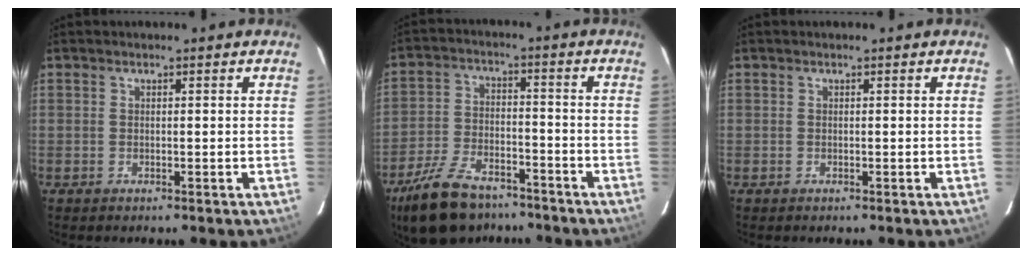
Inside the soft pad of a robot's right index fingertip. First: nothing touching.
{"total": 15.7, "force": [-11.9, 7.1, 7.5], "torque": [-0.170, -0.009, -0.200]}
{"total": 0.0}